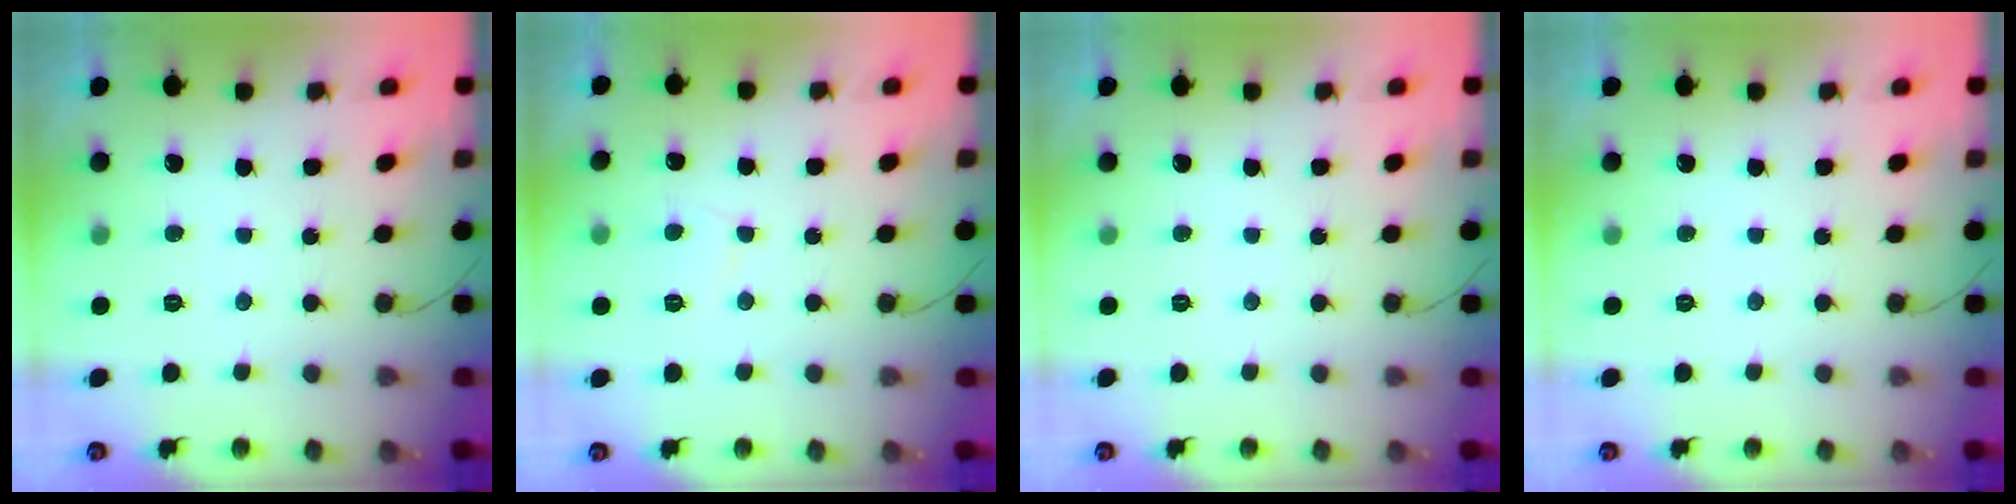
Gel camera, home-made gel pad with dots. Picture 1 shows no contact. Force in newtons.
{"total": 3.2, "press": 3.2, "slide": 0.5}
{"total": 0.0}
{"total": 0.0}